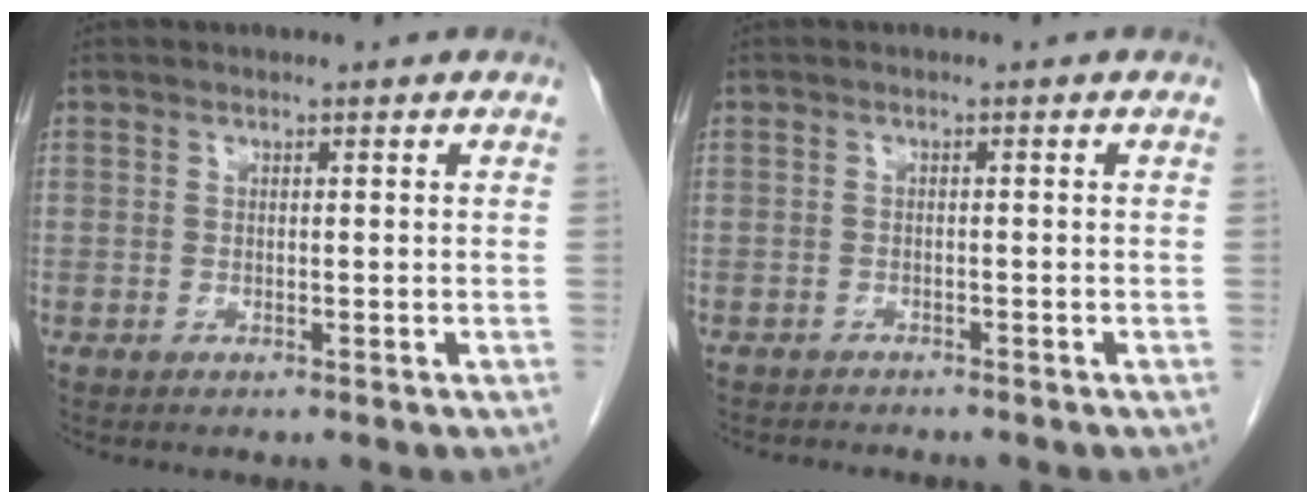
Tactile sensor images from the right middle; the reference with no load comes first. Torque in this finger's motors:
{"motor_torque": [-0.33, -0.12, -0.03, 0.00]}